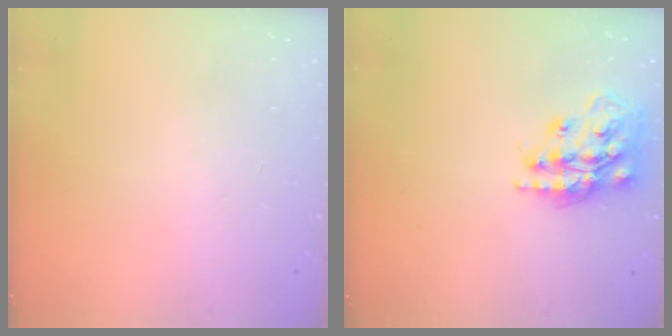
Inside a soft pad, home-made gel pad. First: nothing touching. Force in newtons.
{"total": 16.6, "press": 16.5, "slide": 1.1}